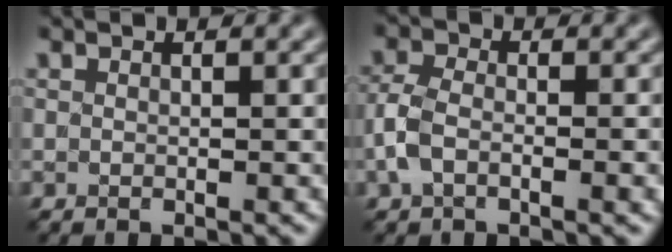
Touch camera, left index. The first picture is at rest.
{"total": 3.5, "force": [-1.4, 1.7, 2.7], "torque": [-0.065, 0.003, -0.033]}